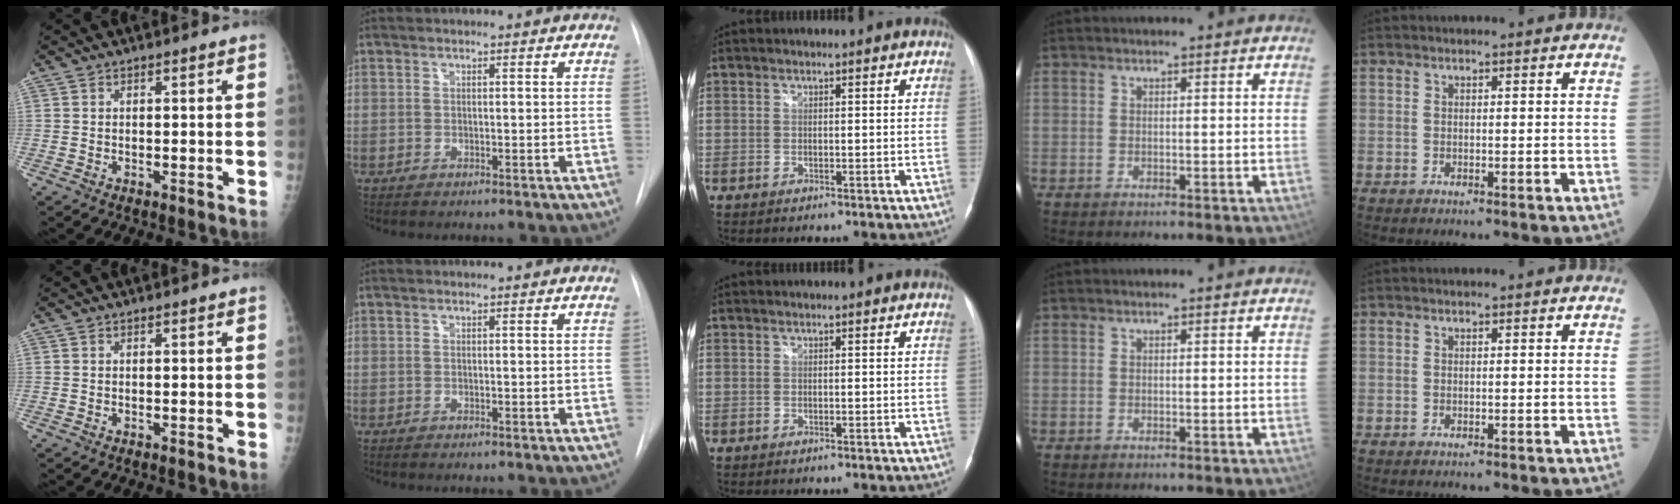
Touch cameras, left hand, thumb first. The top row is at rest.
{}